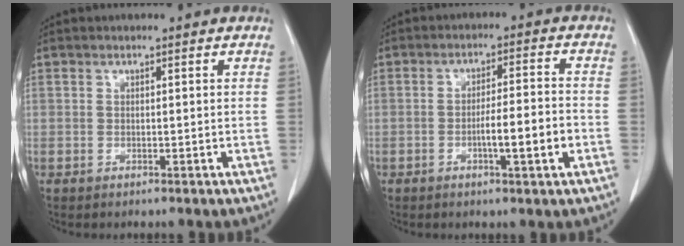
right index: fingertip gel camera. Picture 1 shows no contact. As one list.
[{"total": 6.5, "force": [-2.2, 0.3, 6.2], "torque": [-0.099, 0.004, -0.033]}]